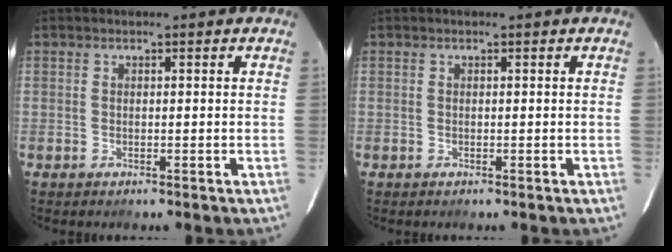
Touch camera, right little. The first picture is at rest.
{"total": 0.0}